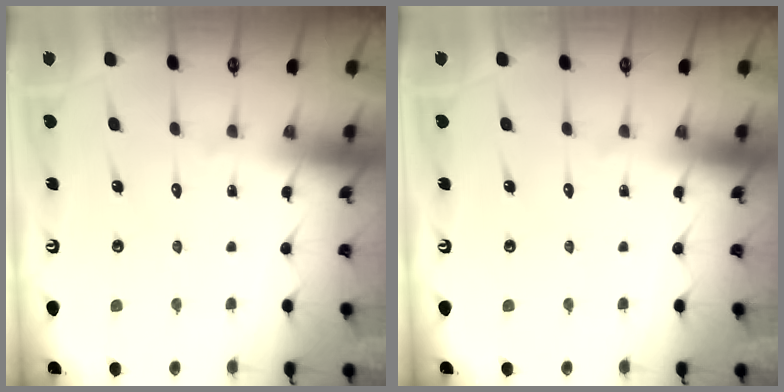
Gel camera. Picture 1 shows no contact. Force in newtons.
{"total": 0.0}